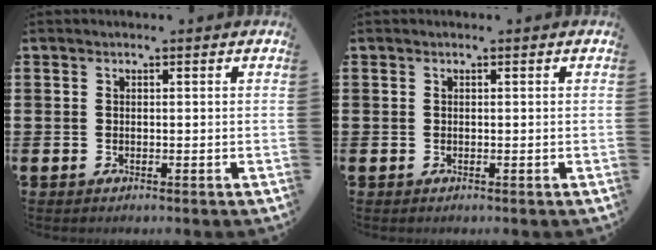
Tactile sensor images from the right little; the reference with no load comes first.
{"total": 0.0}